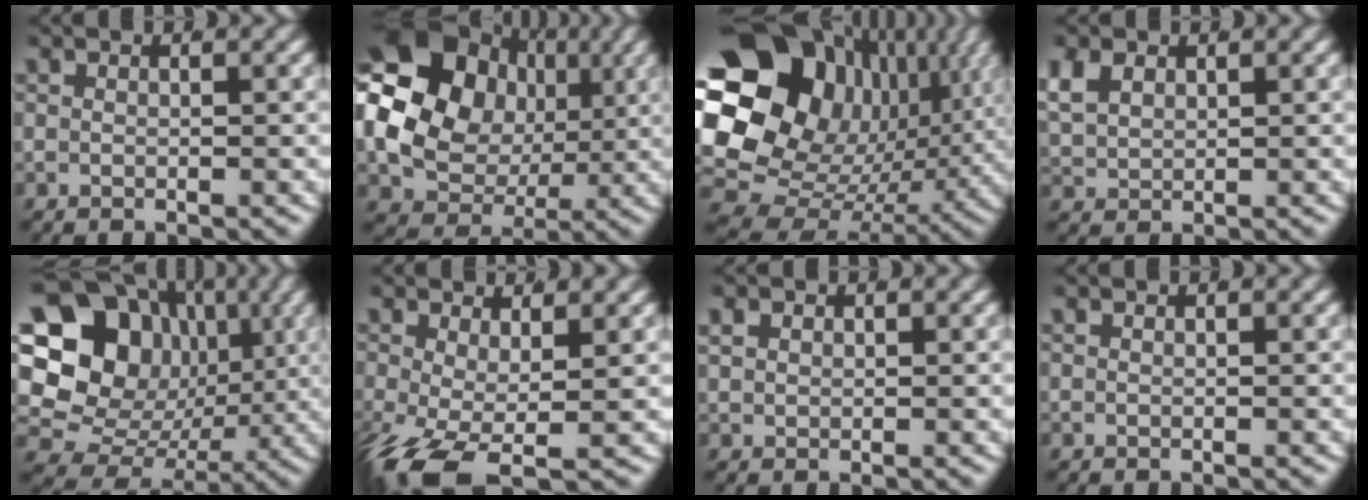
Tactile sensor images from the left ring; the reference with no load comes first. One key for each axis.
{"total": 17.3, "fx": 3.4, "fy": 13.7, "fz": 10.0, "tx": -0.185, "ty": -0.013, "tz": 0.055}
{"total": 25.4, "fx": 2.6, "fy": 19.2, "fz": 16.4, "tx": -0.281, "ty": -0.028, "tz": 0.041}
{"total": 2.8, "fx": 1.2, "fy": 2.1, "fz": 1.5, "tx": -0.050, "ty": -0.009, "tz": 0.036}
{"total": 21.2, "fx": 1.8, "fy": 17.6, "fz": 11.6, "tx": -0.233, "ty": -0.052, "tz": 0.038}
{"total": 5.6, "fx": -3.4, "fy": 2.4, "fz": 3.8, "tx": -0.101, "ty": -0.056, "tz": -0.026}
{"total": 1.2, "fx": 0.6, "fy": 0.9, "fz": 0.6, "tx": -0.020, "ty": -0.003, "tz": 0.020}
{"total": 0.0}